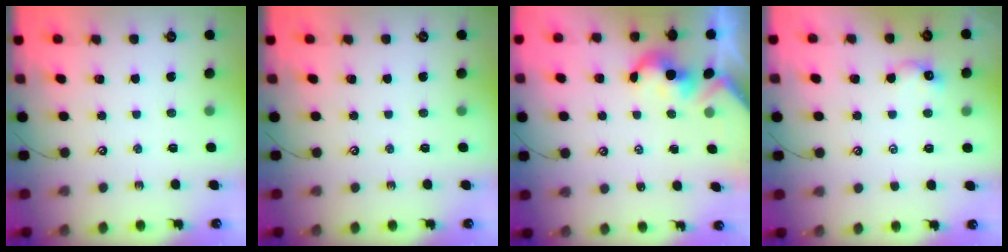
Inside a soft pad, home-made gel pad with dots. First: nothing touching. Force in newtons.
{"total": 0.0}
{"total": 1.9, "press": 1.9, "slide": 0.2}
{"total": 2.9, "press": 2.8, "slide": 0.7}